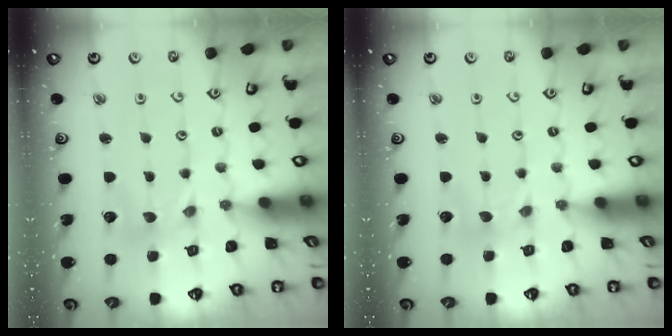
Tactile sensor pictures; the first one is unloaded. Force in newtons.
{"total": 0.0}